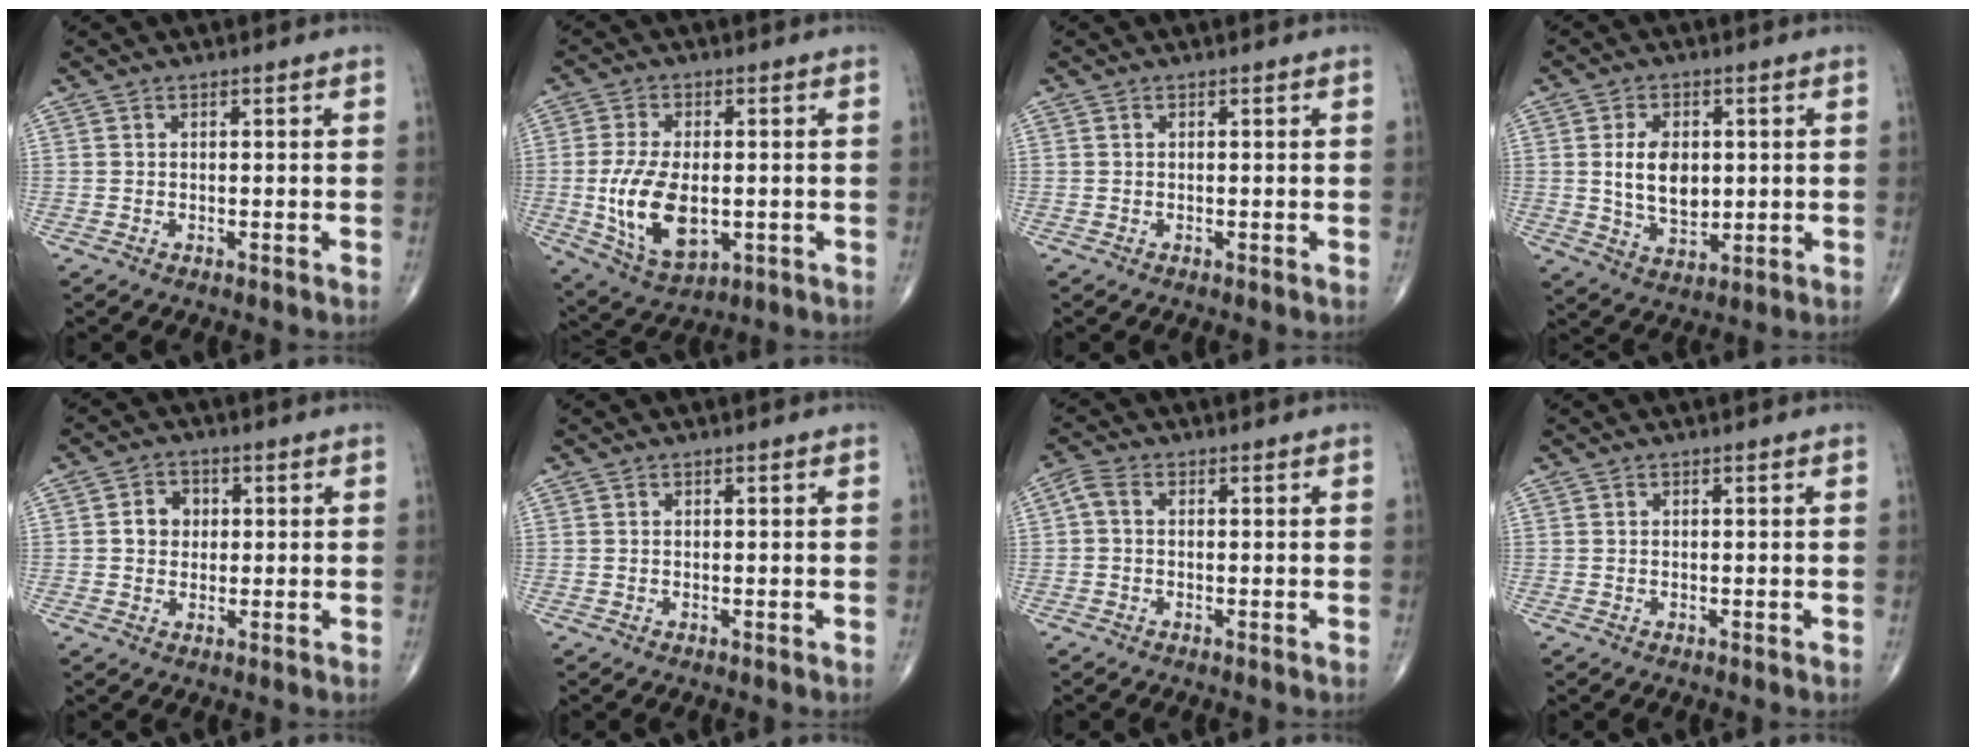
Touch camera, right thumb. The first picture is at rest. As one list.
[{"total": 12.8, "force": [-1.6, 6.9, 10.7], "torque": [-0.203, -0.011, -0.016]}, {"total": 0.0}, {"total": 9.0, "force": [1.0, 5.8, 6.8], "torque": [-0.101, -0.013, 0.024]}, {"total": 4.3, "force": [0.5, 3.7, 2.1], "torque": [-0.017, 0.007, 0.003]}, {"total": 0.0}, {"total": 2.6, "force": [0.0, 1.6, 2.0], "torque": [-0.045, 0.007, -0.008]}, {"total": 0.0}]